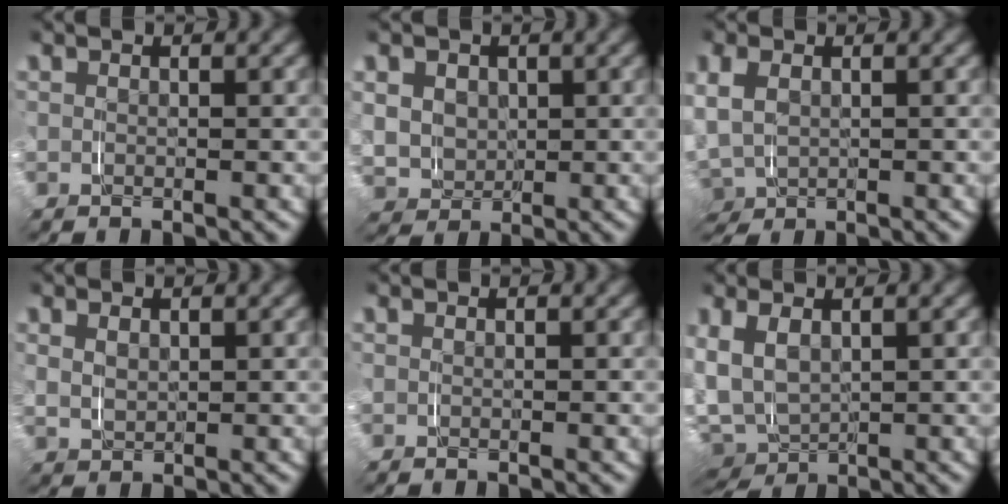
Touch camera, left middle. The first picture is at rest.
{"total": 5.1, "force": [-0.2, 5.0, 0.9], "torque": [-0.033, -0.030, 0.003]}
{"total": 4.1, "force": [-0.6, 3.8, 1.5], "torque": [-0.042, -0.018, -0.005]}
{"total": 0.9, "force": [0.8, -0.1, -0.4], "torque": [0.009, -0.003, 0.019]}
{"total": 0.0}
{"total": 6.5, "force": [-1.6, 5.9, 2.2], "torque": [-0.067, -0.023, -0.028]}